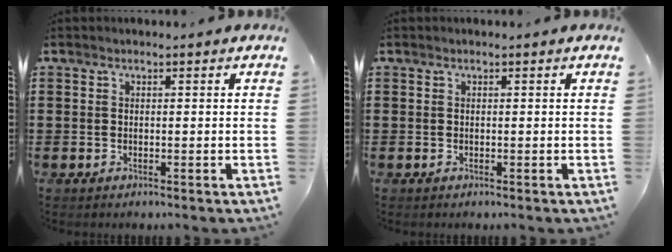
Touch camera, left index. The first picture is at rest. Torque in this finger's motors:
{"motor_torque": [0.00, 0.00, 0.00, 0.00]}